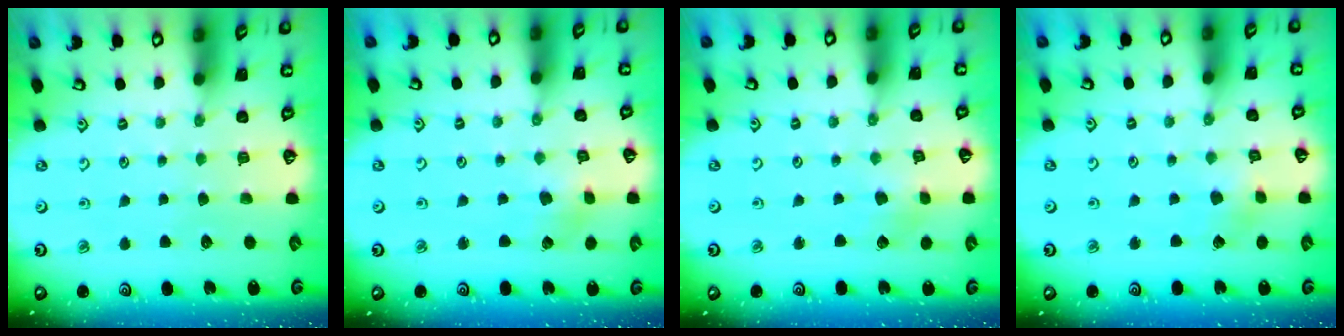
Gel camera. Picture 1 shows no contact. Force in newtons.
{"total": 2.4, "press": 2.3, "slide": 0.6}
{"total": 2.3, "press": 2.3, "slide": 0.3}
{"total": 2.8, "press": 2.8, "slide": 0.2}